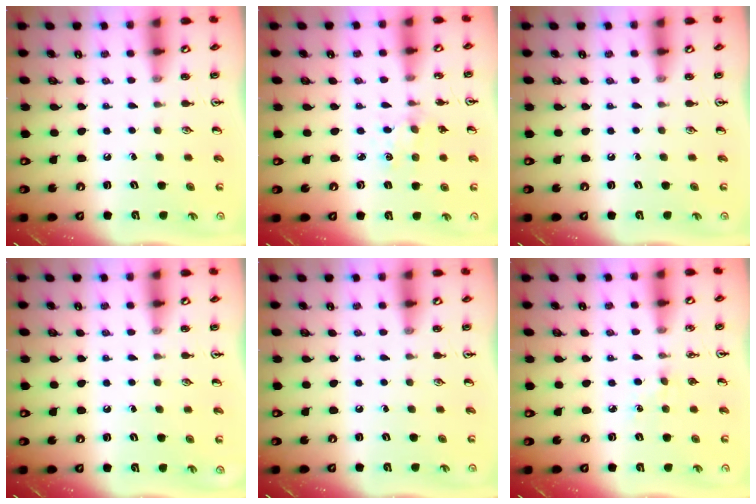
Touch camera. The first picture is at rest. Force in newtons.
{"total": 2.5, "press": 2.5, "slide": 0.5}
{"total": 0.0}
{"total": 0.0}
{"total": 0.0}
{"total": 3.4, "press": 3.4, "slide": 0.5}